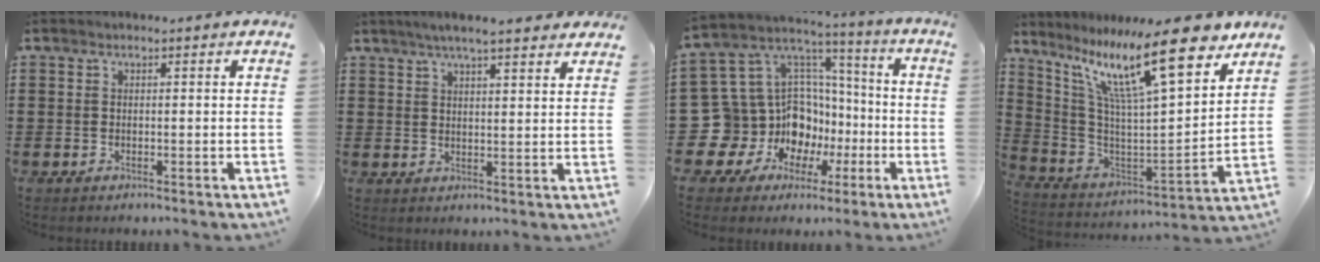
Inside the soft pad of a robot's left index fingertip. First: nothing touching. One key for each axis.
{"total": 4.9, "fx": 4.1, "fy": 0.3, "fz": 2.6, "tx": -0.060, "ty": -0.005, "tz": 0.073}
{"total": 13.3, "fx": -4.2, "fy": 12.3, "fz": 2.7, "tx": -0.103, "ty": -0.037, "tz": -0.032}
{"total": 16.1, "fx": 10.7, "fy": 3.2, "fz": 11.7, "tx": -0.227, "ty": -0.057, "tz": 0.174}